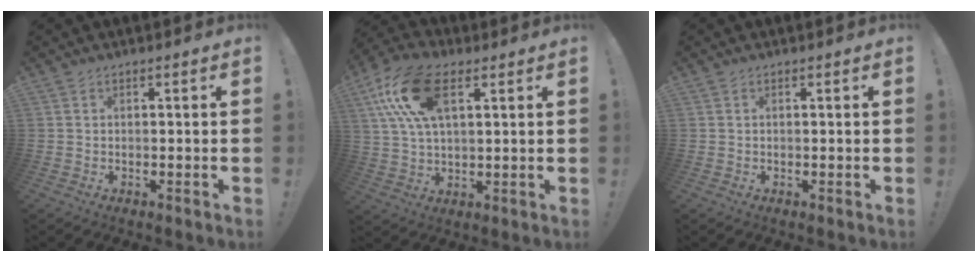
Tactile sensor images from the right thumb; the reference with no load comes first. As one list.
[{"total": 16.4, "force": [6.4, 8.5, 12.5], "torque": [-0.250, -0.008, 0.117]}, {"total": 0.0}]